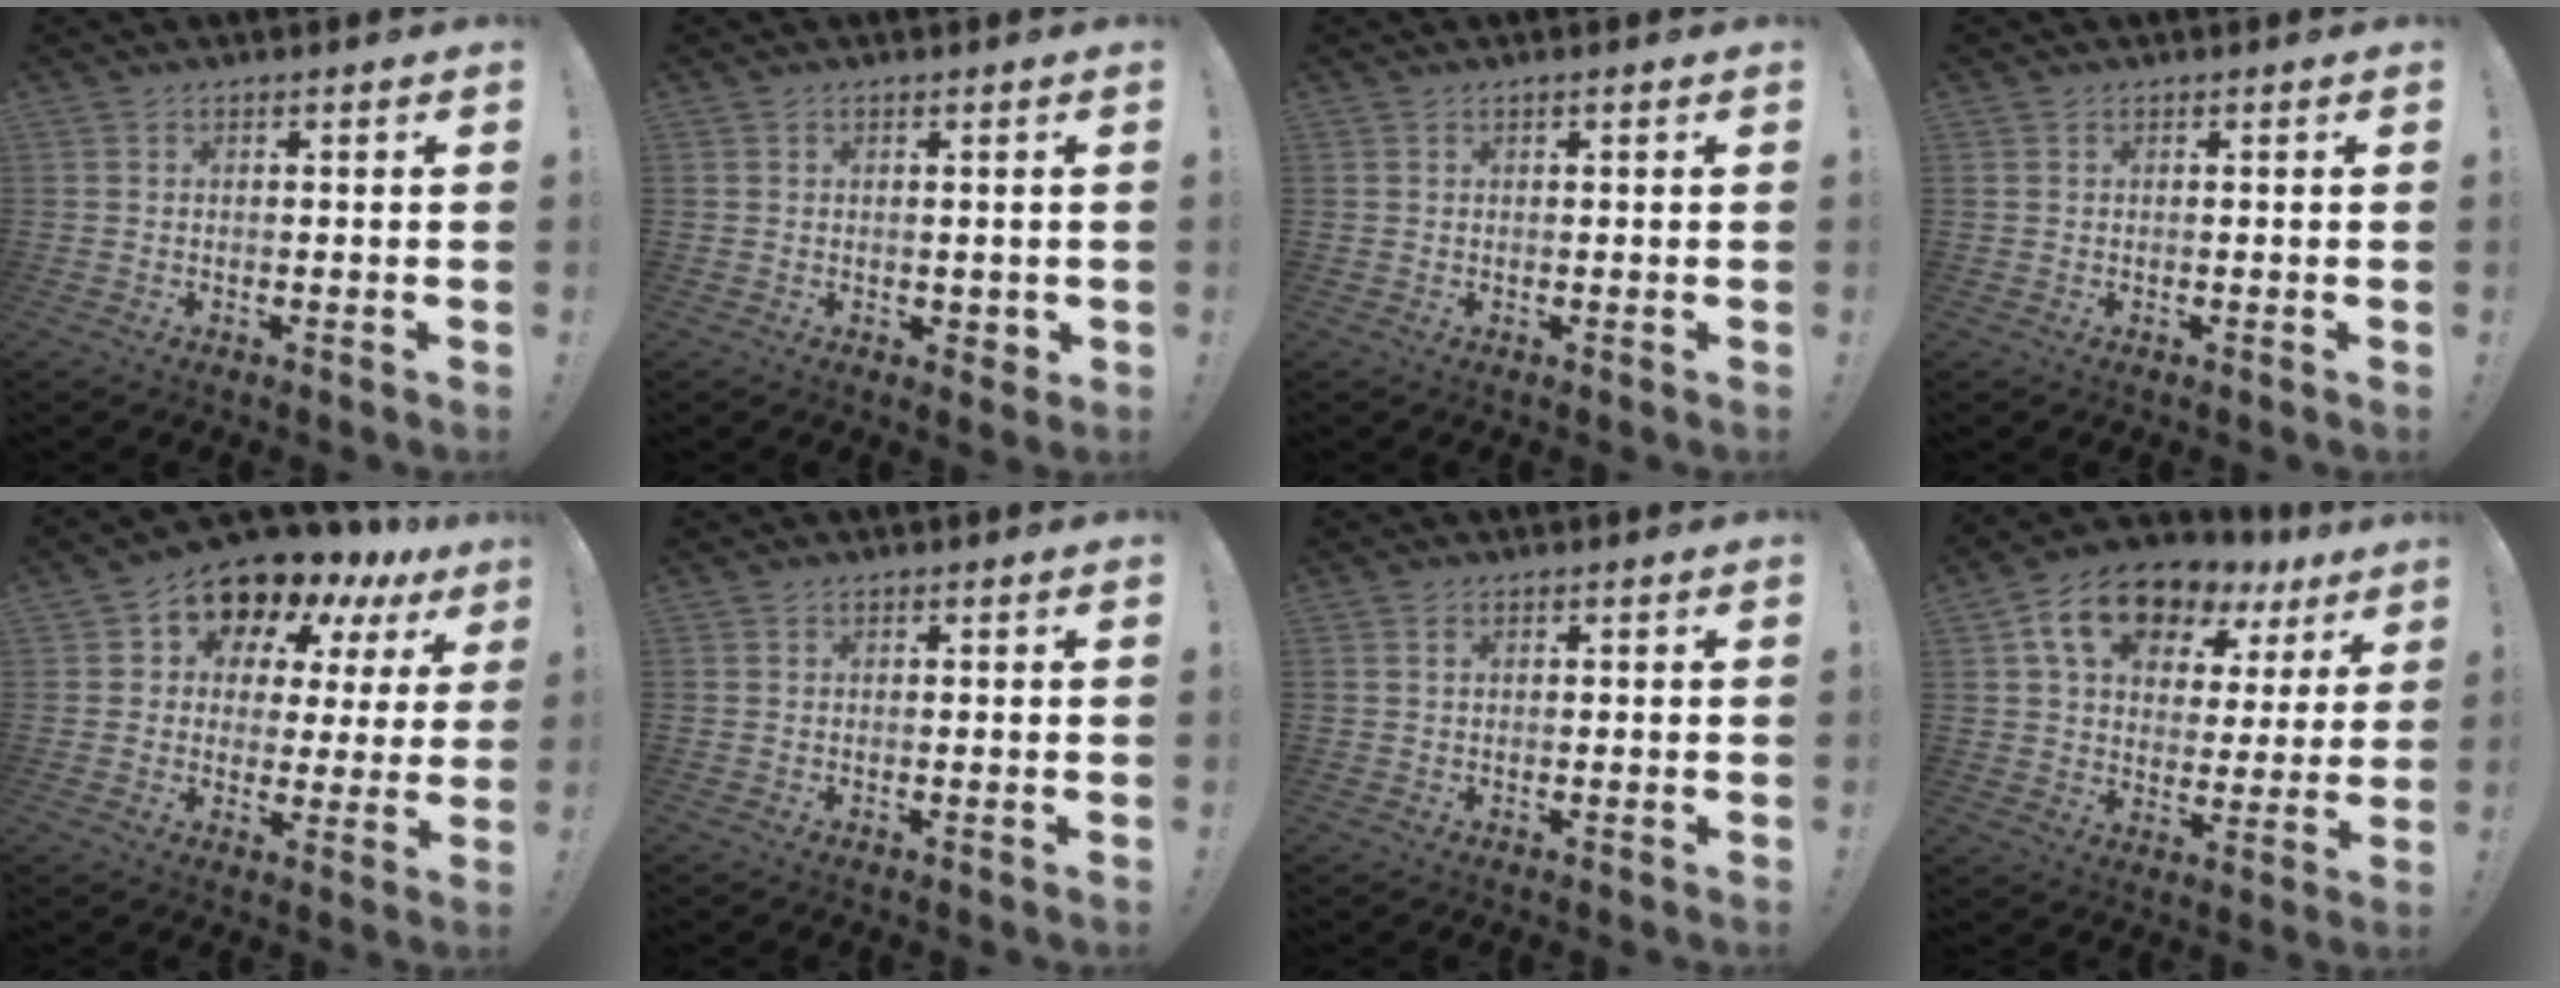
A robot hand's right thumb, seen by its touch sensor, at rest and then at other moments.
{"total": 2.1, "force": [0.6, 1.6, 1.1], "torque": [-0.007, -0.002, 0.011]}
{"total": 0.7, "force": [0.4, 0.0, 0.5], "torque": [-0.016, 0.003, 0.007]}
{"total": 0.0}
{"total": 8.7, "force": [6.8, 4.6, 2.8], "torque": [-0.046, -0.067, 0.116]}
{"total": 0.0}
{"total": 0.9, "force": [0.5, 0.4, 0.6], "torque": [-0.019, 0.003, 0.010]}
{"total": 15.2, "force": [9.2, 9.1, 8.1], "torque": [-0.131, -0.052, 0.164]}